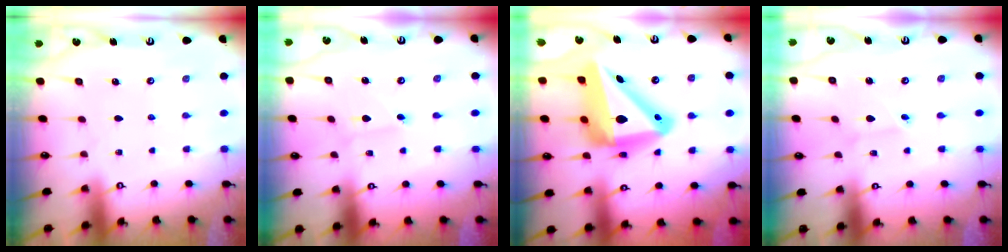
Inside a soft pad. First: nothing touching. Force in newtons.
{"total": 2.2, "press": 2.2, "slide": 0.2}
{"total": 19.7, "press": 19.5, "slide": 3.0}
{"total": 1.8, "press": 1.8, "slide": 0.1}